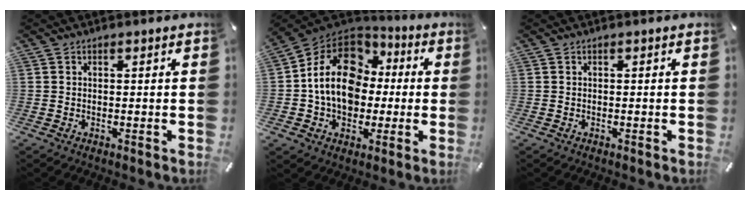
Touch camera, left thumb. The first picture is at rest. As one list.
[{"total": 16.1, "force": [-0.1, 13.4, 9.0], "torque": [-0.185, 0.016, 0.000]}, {"total": 0.0}]